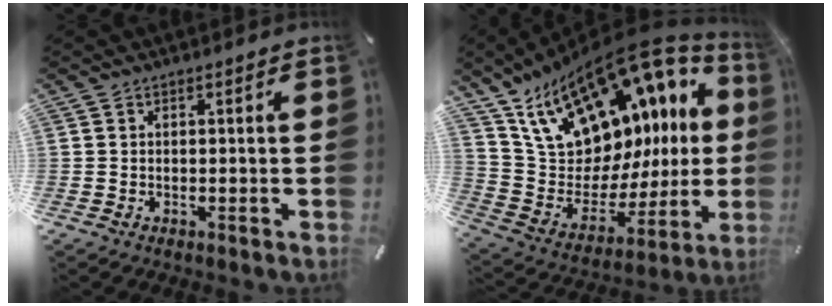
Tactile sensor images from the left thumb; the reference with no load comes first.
{"total": 20.1, "force": [12.9, 11.0, 10.8], "torque": [-0.179, -0.110, 0.249]}